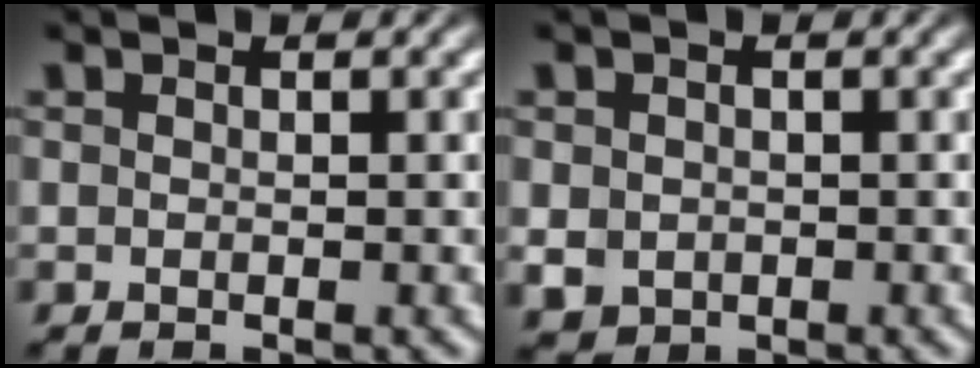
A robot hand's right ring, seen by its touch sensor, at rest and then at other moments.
{"total": 3.0, "force": [-0.7, 2.7, 1.1], "torque": [-0.030, -0.025, 0.005]}